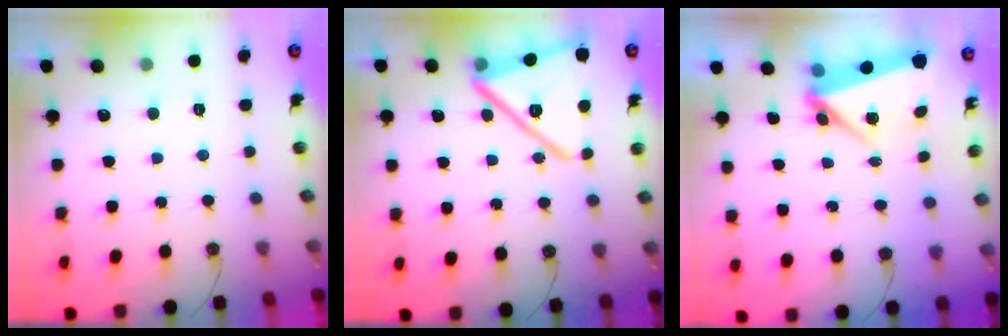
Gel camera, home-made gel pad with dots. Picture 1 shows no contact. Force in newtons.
{"total": 21.3, "press": 21.2, "slide": 2.1}
{"total": 6.0, "press": 5.9, "slide": 0.9}